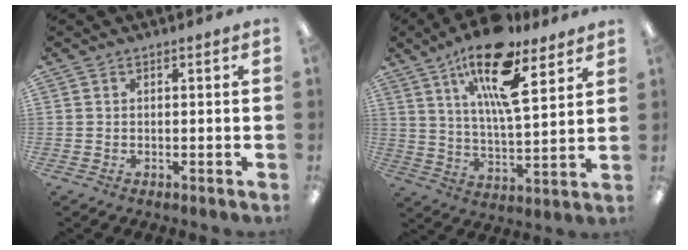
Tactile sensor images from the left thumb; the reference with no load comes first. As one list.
[{"total": 19.6, "force": [11.8, 6.8, 14.1], "torque": [-0.242, -0.050, 0.194]}]